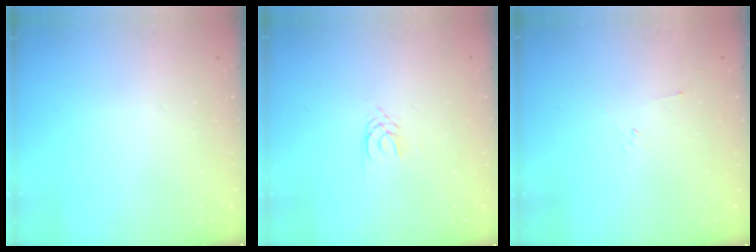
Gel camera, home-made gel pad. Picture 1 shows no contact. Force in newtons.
{"total": 1.7, "press": 1.7, "slide": 0.2}
{"total": 2.2, "press": 2.1, "slide": 0.7}